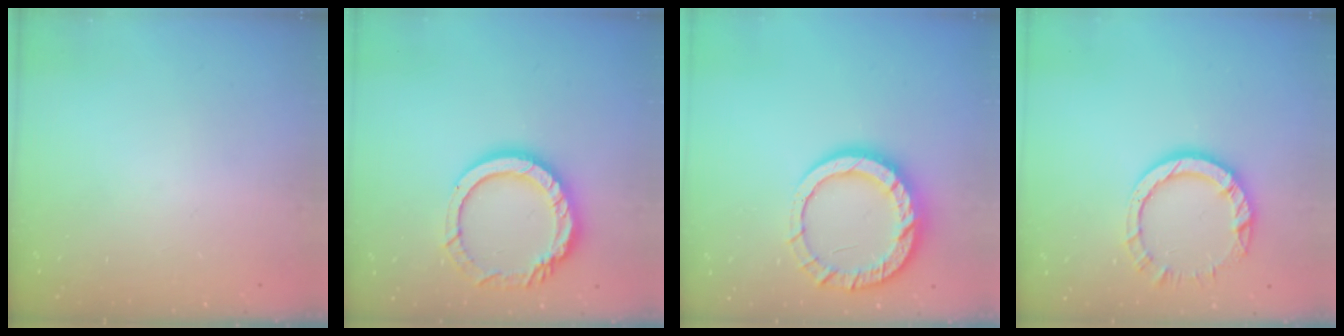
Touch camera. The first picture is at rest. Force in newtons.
{"total": 14.2, "press": 14.1, "slide": 1.3}
{"total": 15.0, "press": 14.9, "slide": 1.3}
{"total": 8.6, "press": 8.5, "slide": 1.0}